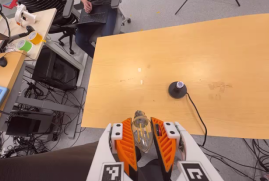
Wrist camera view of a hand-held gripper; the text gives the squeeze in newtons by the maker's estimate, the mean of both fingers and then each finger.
{"total": 13.7, "left": 14.0, "right": 13.4}